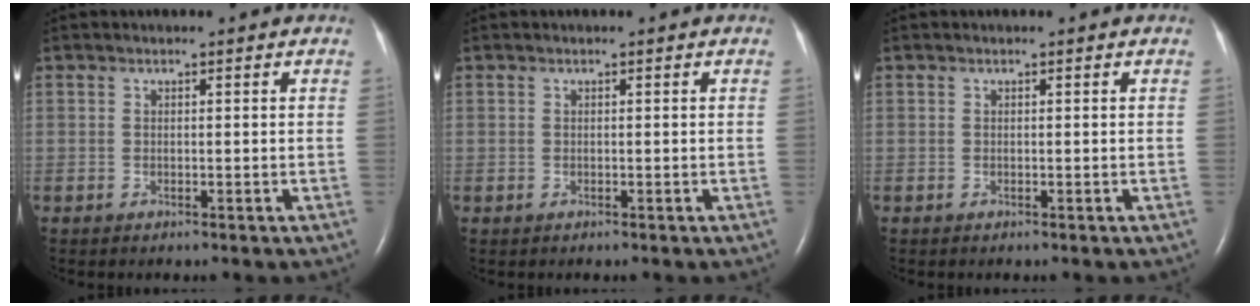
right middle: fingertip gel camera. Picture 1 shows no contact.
{"total": 0.0}
{"total": 0.0}